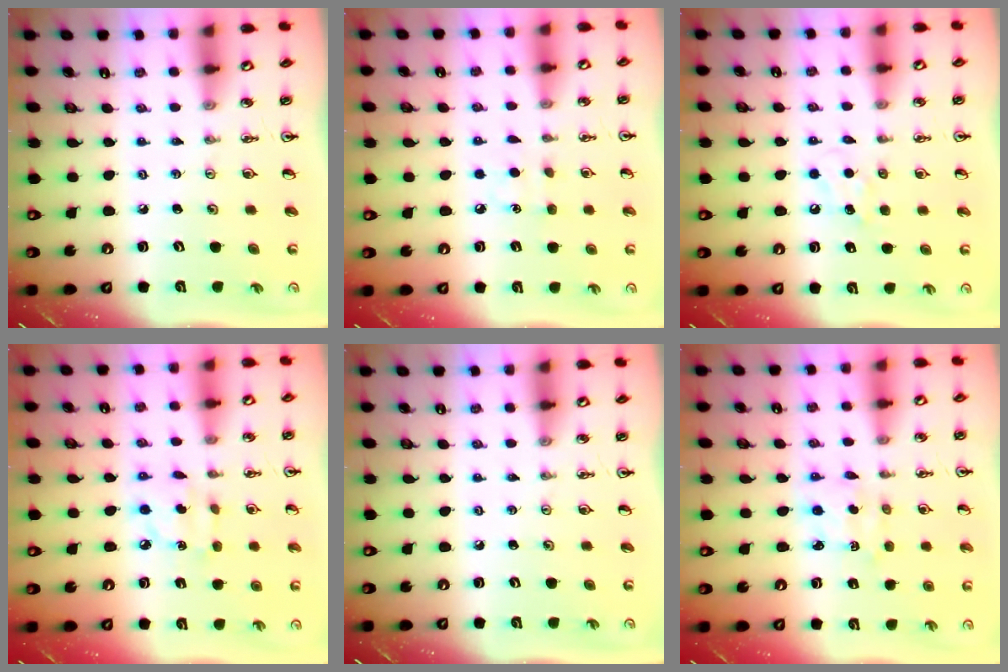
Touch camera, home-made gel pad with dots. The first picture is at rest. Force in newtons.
{"total": 6.8, "press": 6.8, "slide": 0.7}
{"total": 5.5, "press": 5.4, "slide": 1.2}
{"total": 4.4, "press": 4.4, "slide": 0.1}
{"total": 0.0}
{"total": 2.3, "press": 2.3, "slide": 0.2}